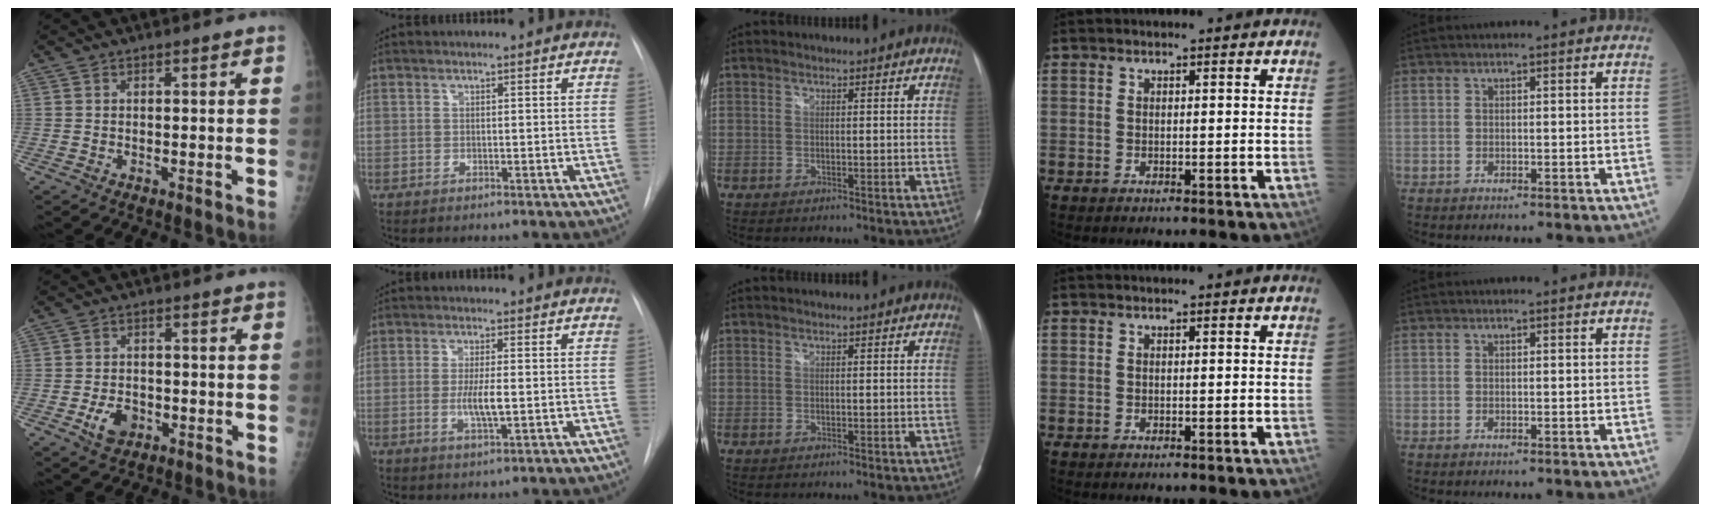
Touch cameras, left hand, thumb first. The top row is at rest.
{"thumb": {"total": 5.1, "force": [-2.0, 3.6, 3.0], "torque": [-0.043, 0.007, -0.032]}, "index": {"total": 4.4, "force": [-0.8, 0.7, 4.3], "torque": [-0.086, -0.011, -0.013]}}